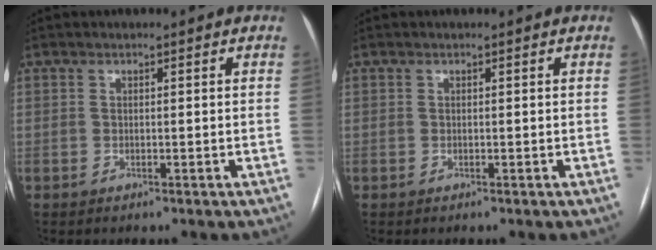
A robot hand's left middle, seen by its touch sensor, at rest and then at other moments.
{"total": 0.0}